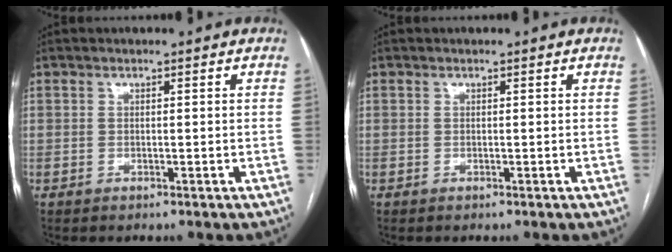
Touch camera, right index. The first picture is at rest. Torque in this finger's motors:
{"motor_torque": [0.00, 0.00, 0.00, 0.00]}